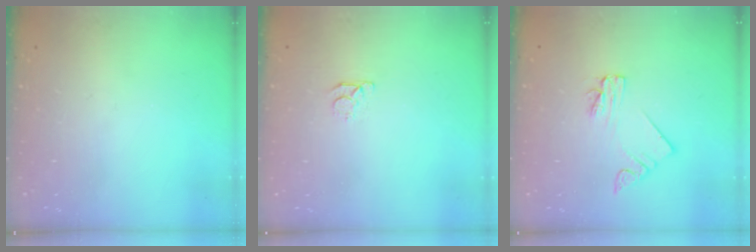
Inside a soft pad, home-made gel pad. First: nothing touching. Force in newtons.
{"total": 3.5, "press": 3.5, "slide": 0.4}
{"total": 1.9, "press": 1.9, "slide": 0.2}